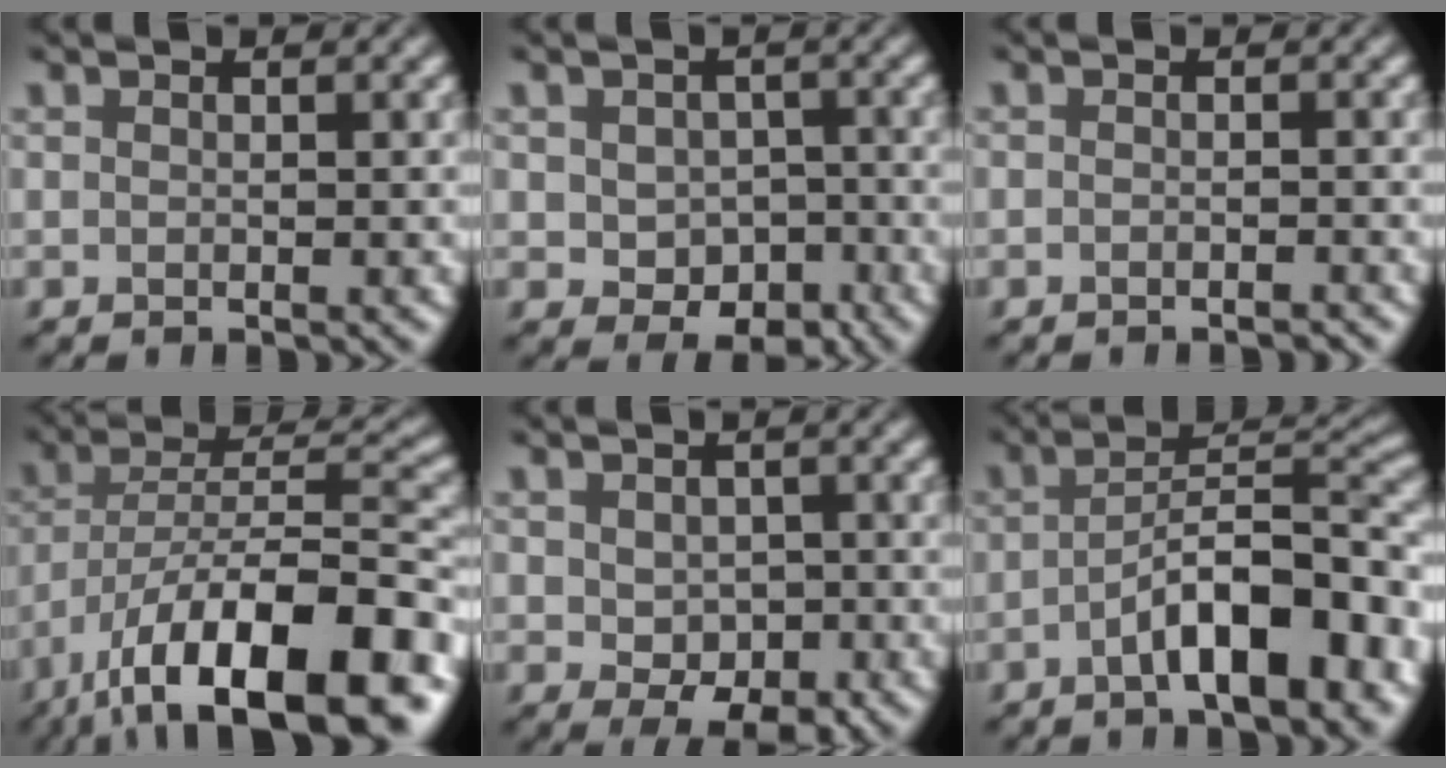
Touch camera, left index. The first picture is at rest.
{"total": 4.2, "force": [-1.2, 3.1, 2.5], "torque": [-0.041, -0.009, -0.015]}
{"total": 1.0, "force": [-1.0, 0.0, 0.2], "torque": [-0.003, 0.000, -0.019]}
{"total": 15.9, "force": [-9.5, 5.4, 11.6], "torque": [-0.181, 0.001, -0.162]}
{"total": 4.0, "force": [-0.9, 2.6, 2.9], "torque": [-0.052, -0.013, -0.009]}
{"total": 9.7, "force": [-4.0, 3.4, 8.1], "torque": [-0.109, 0.018, -0.069]}